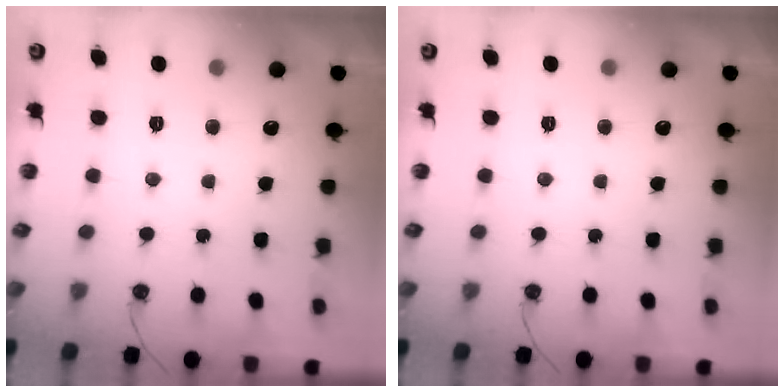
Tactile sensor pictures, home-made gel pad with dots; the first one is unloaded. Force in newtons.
{"total": 0.0}